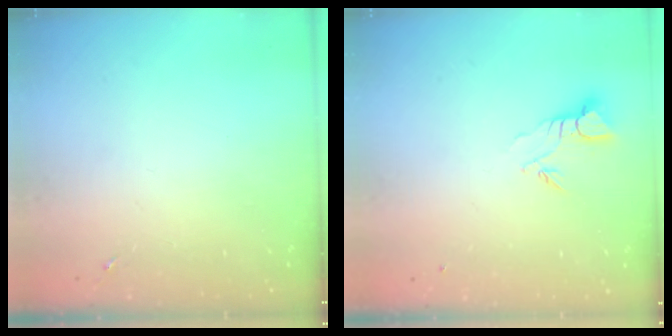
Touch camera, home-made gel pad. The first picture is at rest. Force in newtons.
{"total": 3.7, "press": 3.7, "slide": 0.2}